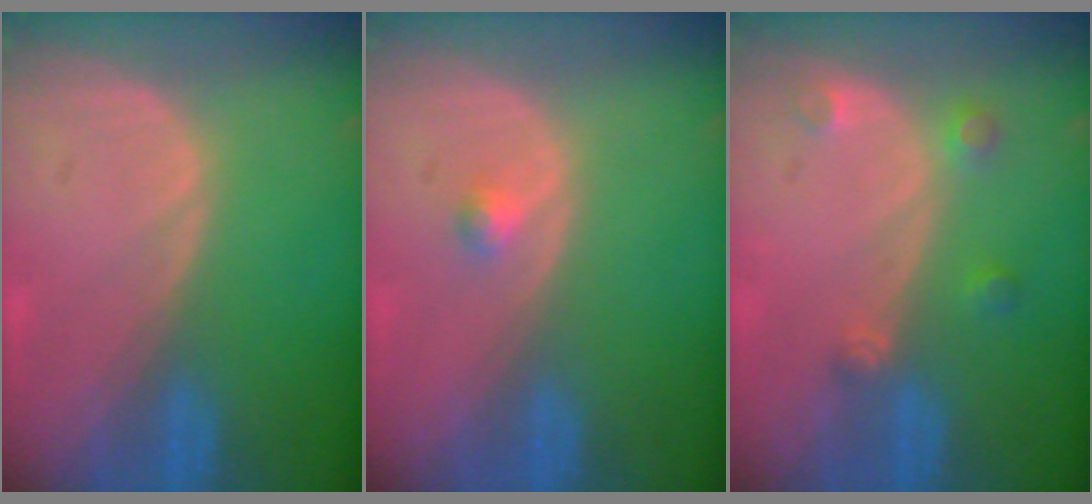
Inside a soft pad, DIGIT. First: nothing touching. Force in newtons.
{"total": 1.3, "press": 1.1, "slide": 0.7}
{"total": 2.6, "press": 2.6, "slide": 0.3}